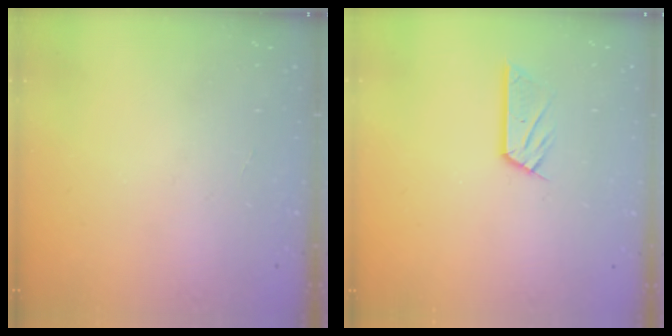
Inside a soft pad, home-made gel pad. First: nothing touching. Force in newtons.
{"total": 6.5, "press": 6.5, "slide": 0.2}